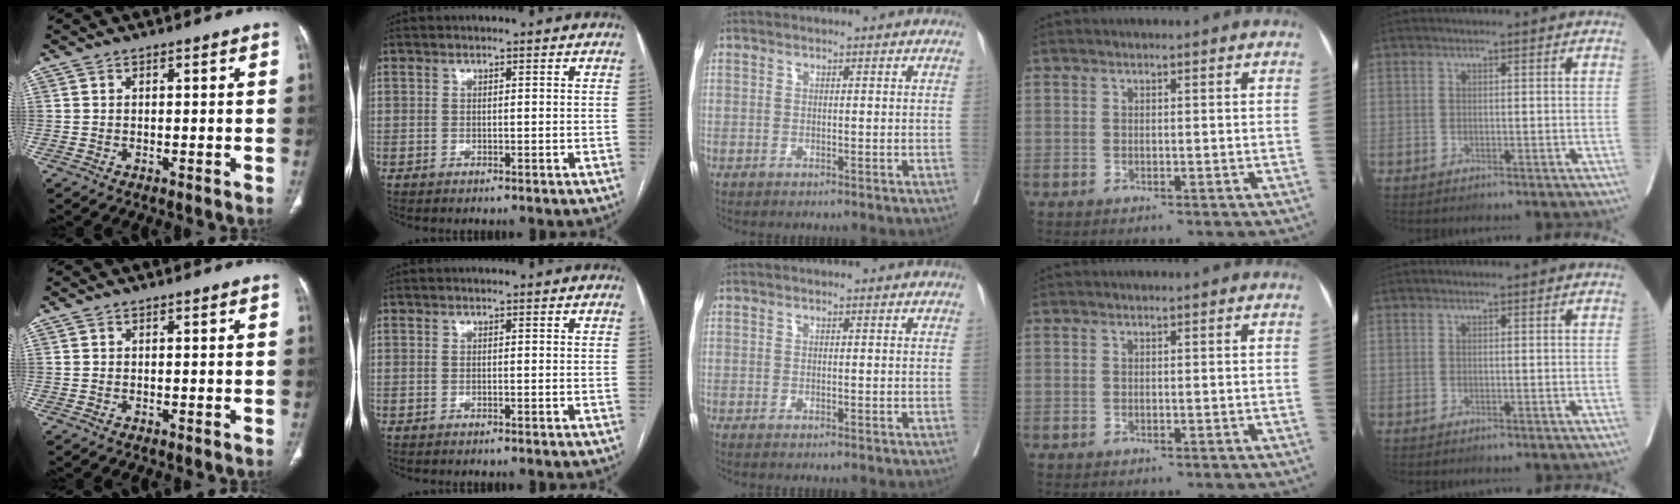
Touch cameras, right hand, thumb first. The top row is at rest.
{}